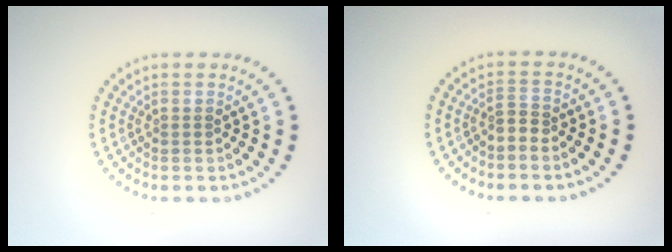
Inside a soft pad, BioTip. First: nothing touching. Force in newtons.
{"total": 1.2, "press": 0.7, "slide": 1.0}